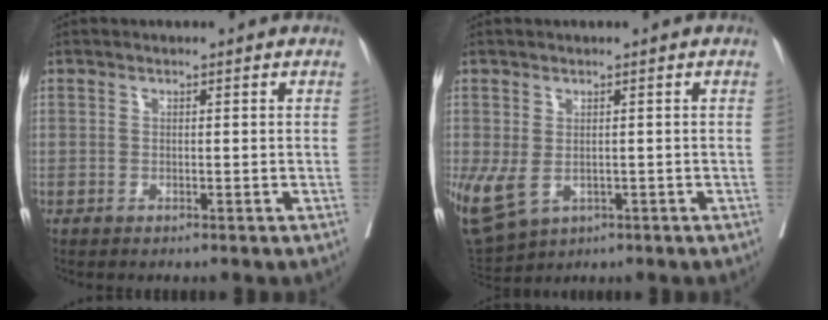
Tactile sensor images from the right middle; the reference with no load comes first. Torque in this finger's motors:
{"motor_torque": [1.13, -0.87, 1.05, 0.21]}